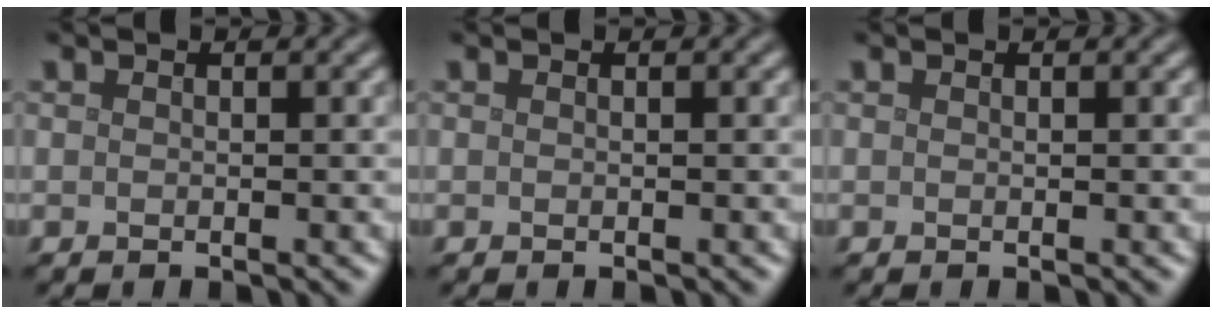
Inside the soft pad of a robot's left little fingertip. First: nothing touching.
{"total": 0.0}
{"total": 0.0}